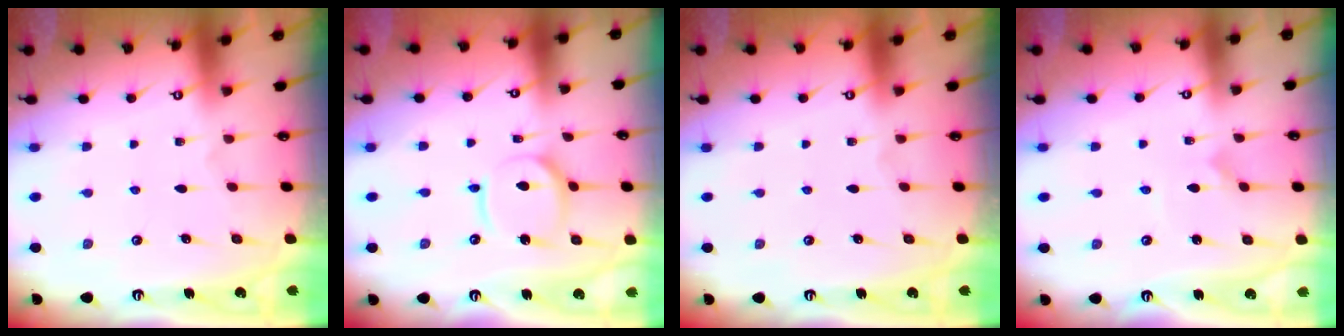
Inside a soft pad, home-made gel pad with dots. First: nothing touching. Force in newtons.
{"total": 10.4, "press": 10.3, "slide": 1.2}
{"total": 0.0}
{"total": 1.3, "press": 1.3, "slide": 0.0}